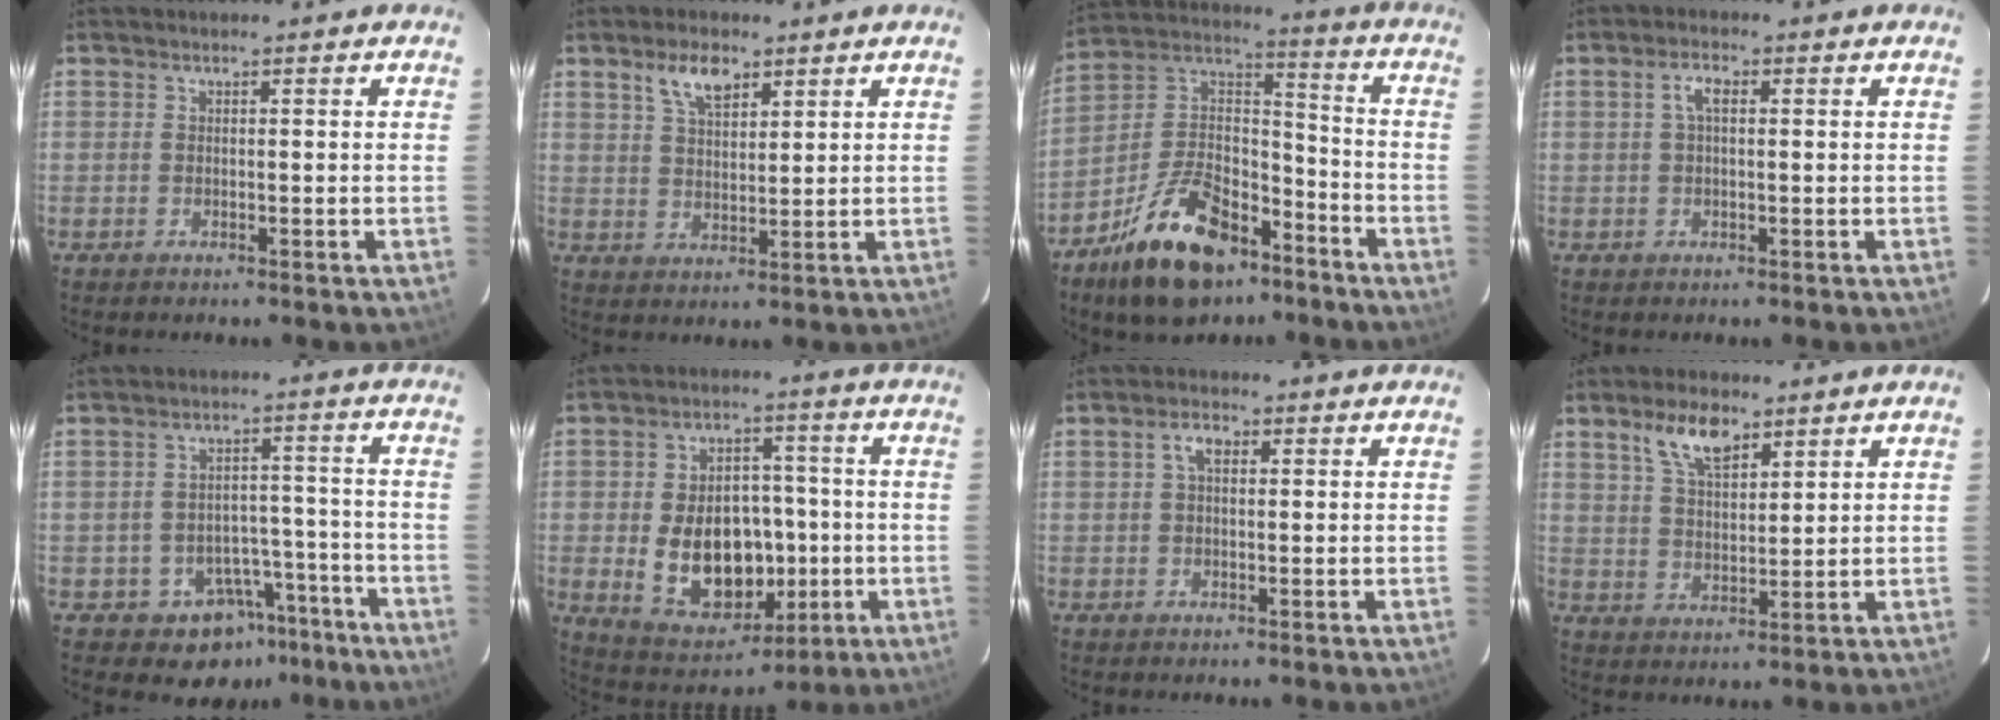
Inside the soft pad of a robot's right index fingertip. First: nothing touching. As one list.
[{"total": 6.0, "force": [3.8, 2.6, 3.9], "torque": [-0.066, 0.005, 0.070]}, {"total": 19.5, "force": [-12.1, 10.1, 11.6], "torque": [-0.233, 0.027, -0.201]}, {"total": 2.7, "force": [0.6, 1.1, 2.4], "torque": [-0.050, 0.010, 0.010]}, {"total": 9.7, "force": [-6.3, 7.0, 2.3], "torque": [-0.031, 0.045, -0.063]}, {"total": 15.8, "force": [-2.3, 11.2, 10.9], "torque": [-0.218, 0.009, -0.007]}, {"total": 2.8, "force": [0.7, 1.5, 2.2], "torque": [-0.043, 0.011, 0.013]}, {"total": 7.7, "force": [4.9, 3.2, 5.0], "torque": [-0.089, 0.007, 0.095]}]